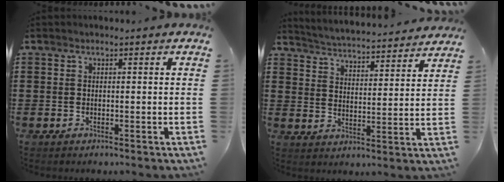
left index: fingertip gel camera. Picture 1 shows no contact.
{"total": 3.8, "force": [3.7, -0.6, 0.0], "torque": [-0.024, -0.039, 0.058]}